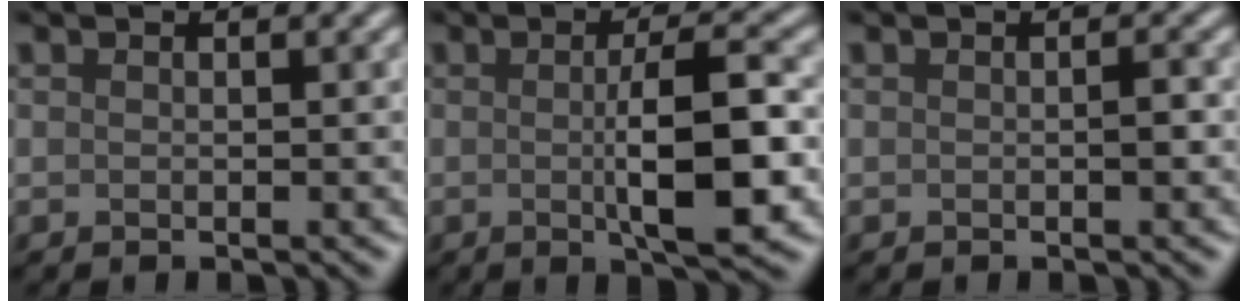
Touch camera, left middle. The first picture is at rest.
{"total": 6.8, "force": [-0.4, 1.4, 6.6], "torque": [-0.101, 0.000, -0.006]}
{"total": 0.7, "force": [-0.1, 0.1, 0.7], "torque": [-0.011, 0.001, -0.002]}